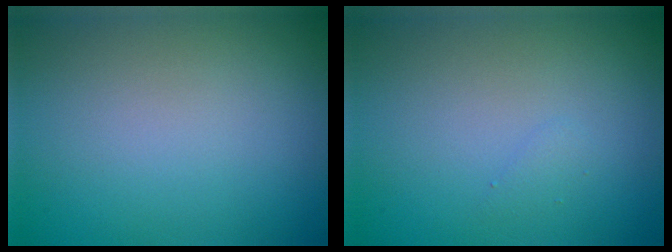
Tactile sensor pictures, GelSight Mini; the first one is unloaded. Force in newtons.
{"total": 0.5, "press": 0.5, "slide": 0.1}